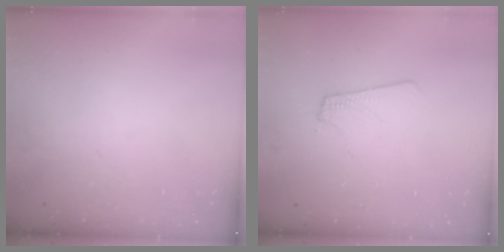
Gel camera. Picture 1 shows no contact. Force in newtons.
{"total": 2.9, "press": 2.8, "slide": 0.3}